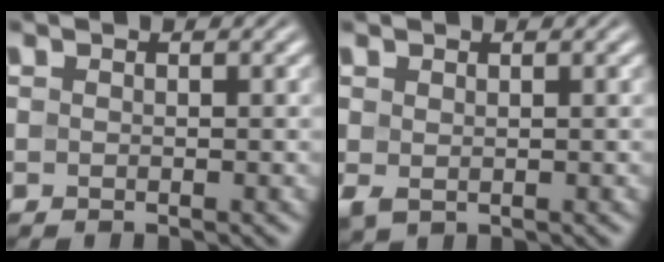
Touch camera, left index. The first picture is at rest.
{"total": 1.2, "force": [0.2, 0.8, 0.9], "torque": [-0.022, -0.003, 0.008]}